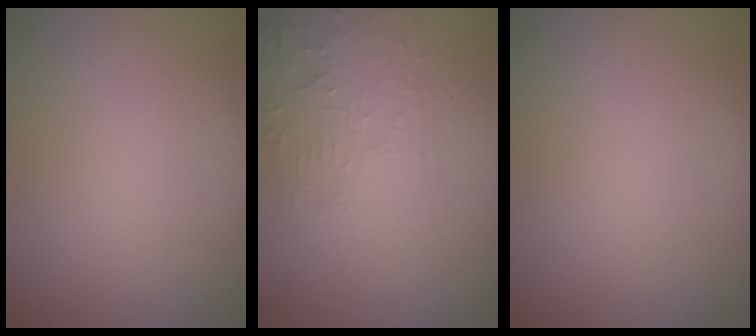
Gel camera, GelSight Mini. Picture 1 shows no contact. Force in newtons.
{"total": 2.8, "press": 2.7, "slide": 0.6}
{"total": 0.0}